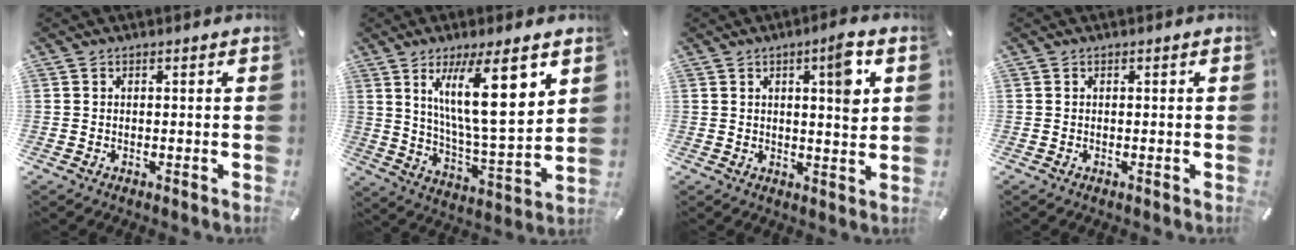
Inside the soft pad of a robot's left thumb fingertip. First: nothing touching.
{"total": 18.8, "force": [9.0, 5.4, 15.6], "torque": [-0.248, -0.031, 0.138]}
{"total": 7.7, "force": [2.9, 1.6, 6.9], "torque": [-0.091, -0.017, 0.035]}
{"total": 0.0}